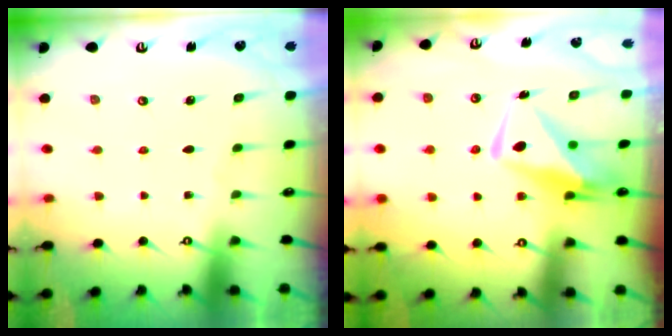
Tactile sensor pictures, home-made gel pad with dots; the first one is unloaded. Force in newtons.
{"total": 11.5, "press": 11.4, "slide": 1.2}